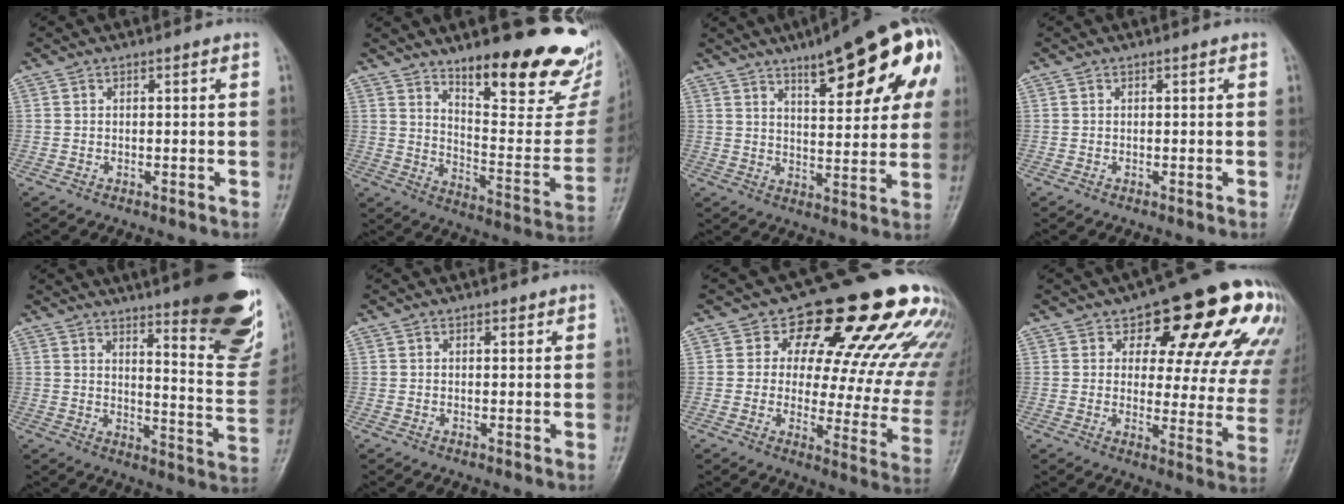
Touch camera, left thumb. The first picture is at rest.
{"total": 24.9, "force": [17.8, 7.0, 15.9], "torque": [-0.173, -0.120, 0.252]}
{"total": 20.6, "force": [9.2, 6.1, 17.4], "torque": [-0.207, -0.014, 0.120]}
{"total": 0.0}
{"total": 23.8, "force": [15.8, 5.2, 17.0], "torque": [-0.187, -0.102, 0.199]}
{"total": 0.7, "force": [0.5, 0.4, 0.3], "torque": [0.002, -0.002, 0.003]}
{"total": 24.3, "force": [12.9, 11.0, 17.3], "torque": [-0.181, -0.033, 0.164]}
{"total": 22.7, "force": [10.7, 10.4, 17.2], "torque": [-0.174, -0.015, 0.135]}